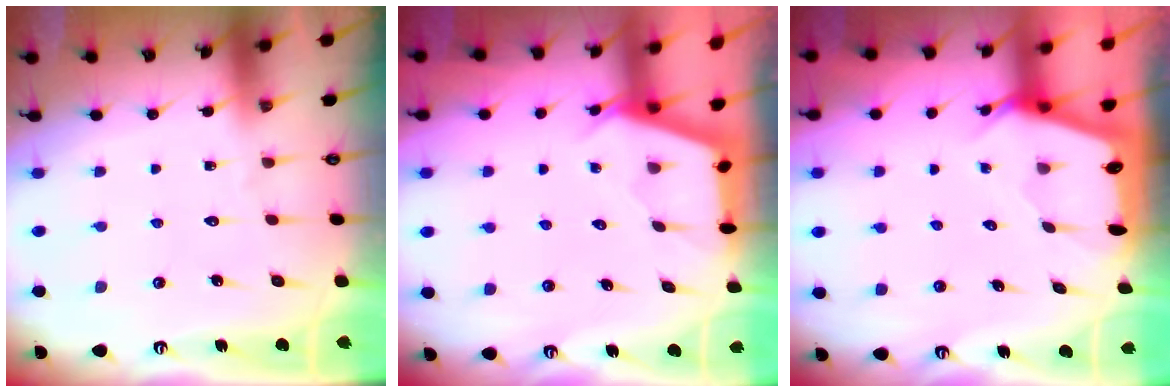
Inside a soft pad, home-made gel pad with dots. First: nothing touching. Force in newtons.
{"total": 2.5, "press": 2.5, "slide": 0.3}
{"total": 2.5, "press": 2.5, "slide": 0.3}